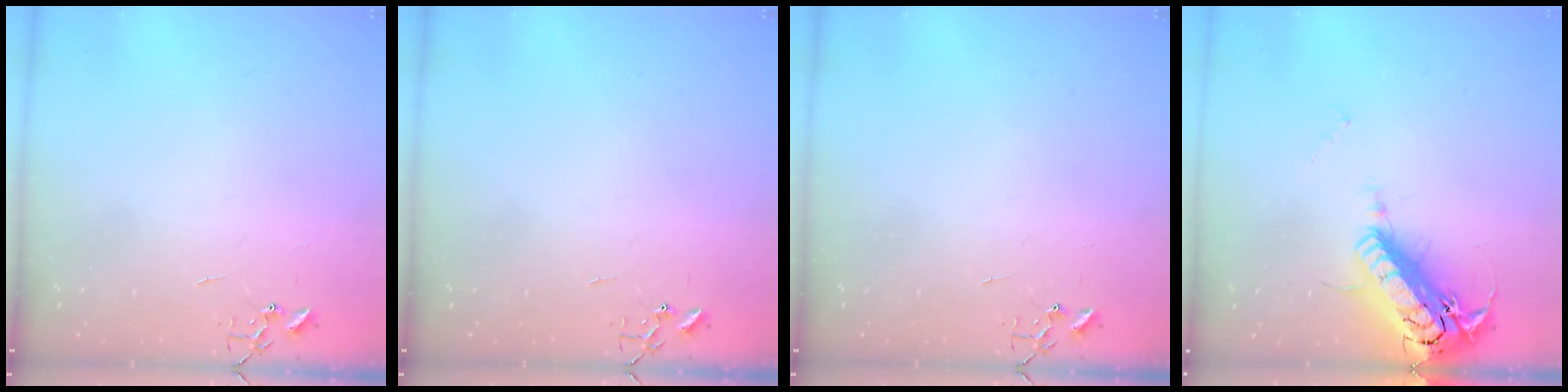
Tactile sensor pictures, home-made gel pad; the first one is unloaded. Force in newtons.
{"total": 0.0}
{"total": 0.0}
{"total": 21.3, "press": 20.9, "slide": 4.0}